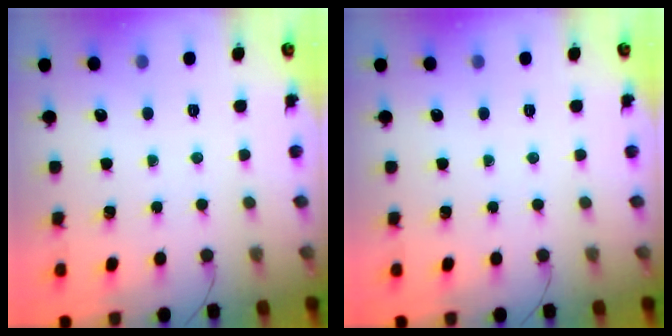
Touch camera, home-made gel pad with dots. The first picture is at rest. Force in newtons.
{"total": 0.0}